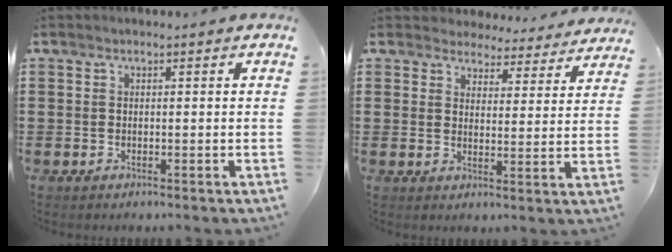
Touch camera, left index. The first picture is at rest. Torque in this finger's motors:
{"motor_torque": [1.37, -0.77, 0.26, -0.01]}